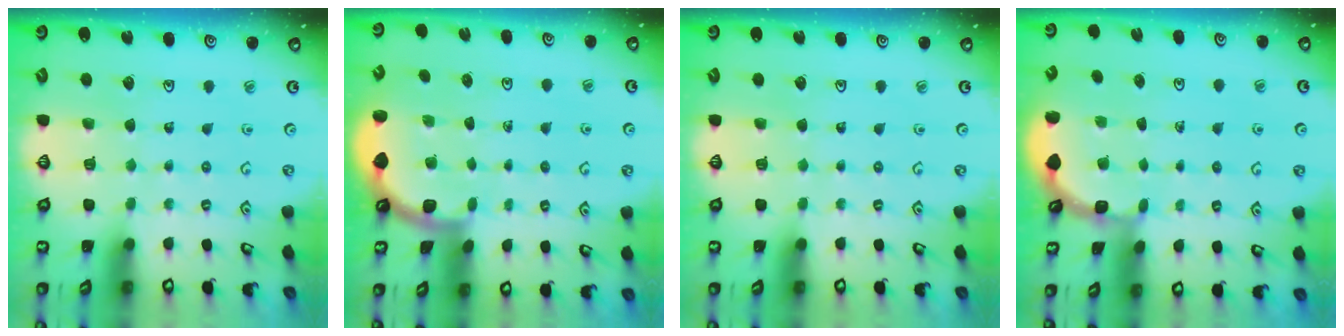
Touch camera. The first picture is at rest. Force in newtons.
{"total": 1.9, "press": 1.9, "slide": 0.0}
{"total": 0.0}
{"total": 1.9, "press": 1.9, "slide": 0.1}